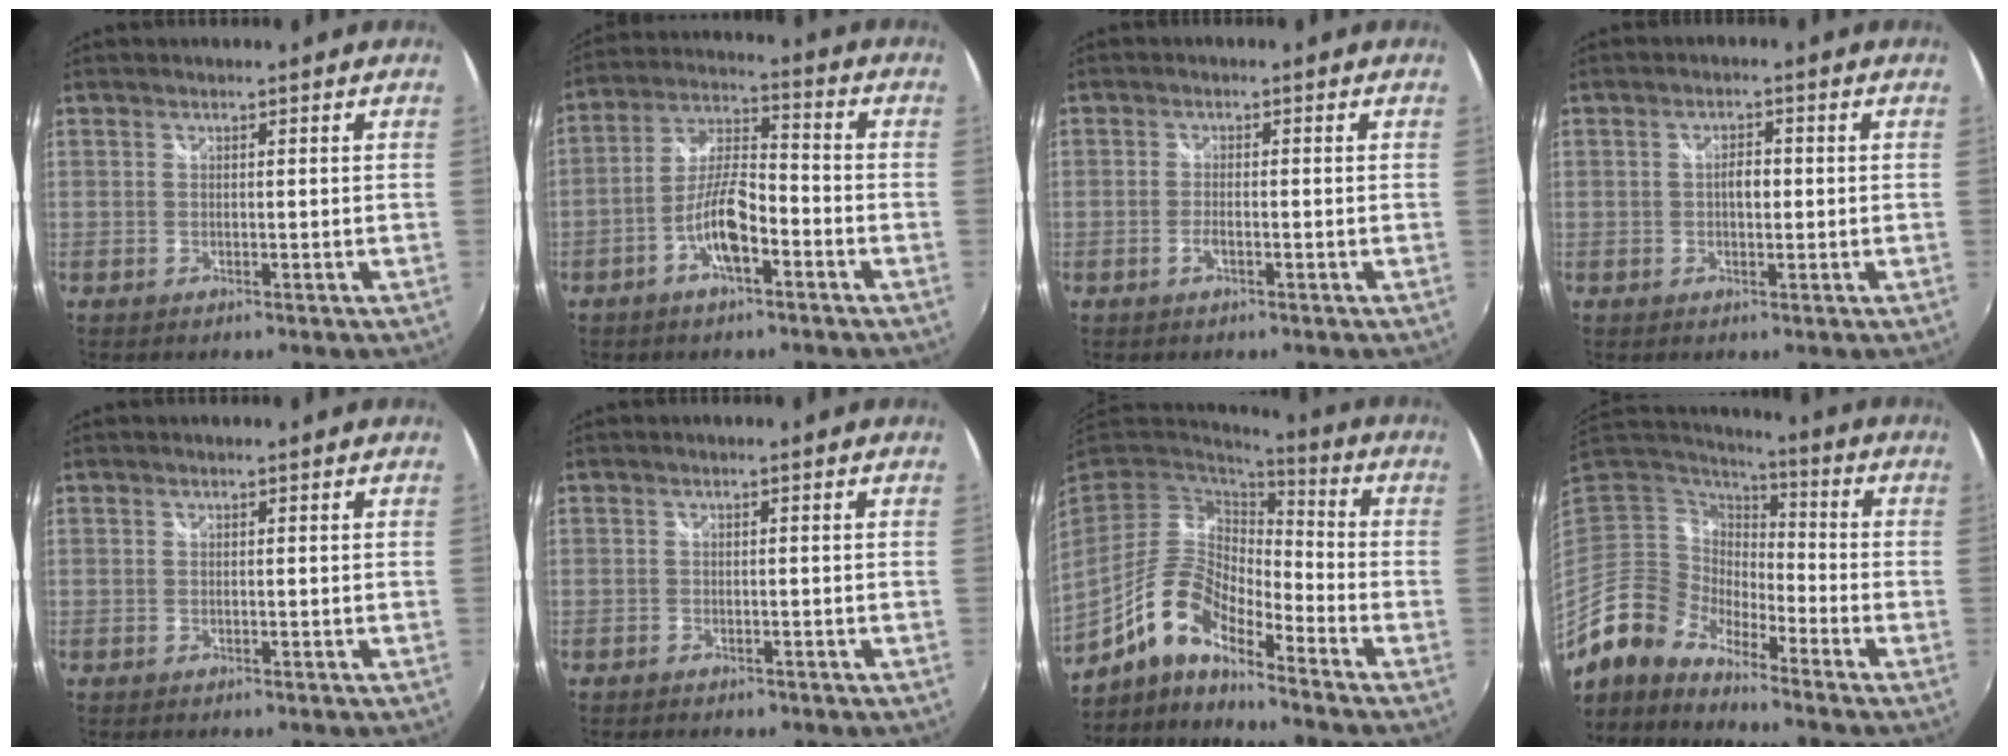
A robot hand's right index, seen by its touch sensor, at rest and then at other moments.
{"total": 9.4, "force": [-4.5, 2.9, 7.7], "torque": [-0.163, 0.010, -0.082]}
{"total": 1.9, "force": [-0.9, 0.6, 1.5], "torque": [-0.036, 0.000, -0.018]}
{"total": 2.6, "force": [-0.1, 1.5, 2.1], "torque": [-0.035, 0.004, -0.003]}
{"total": 0.0}
{"total": 1.5, "force": [-1.1, 0.9, 0.5], "torque": [-0.012, -0.005, -0.018]}
{"total": 11.8, "force": [-7.9, 3.9, 7.8], "torque": [-0.153, 0.002, -0.157]}
{"total": 10.2, "force": [-8.2, 5.3, 3.0], "torque": [-0.061, 0.011, -0.174]}